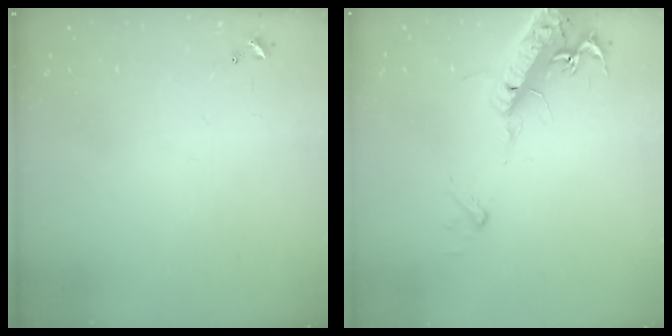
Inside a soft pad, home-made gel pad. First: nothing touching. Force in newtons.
{"total": 18.9, "press": 18.5, "slide": 3.9}